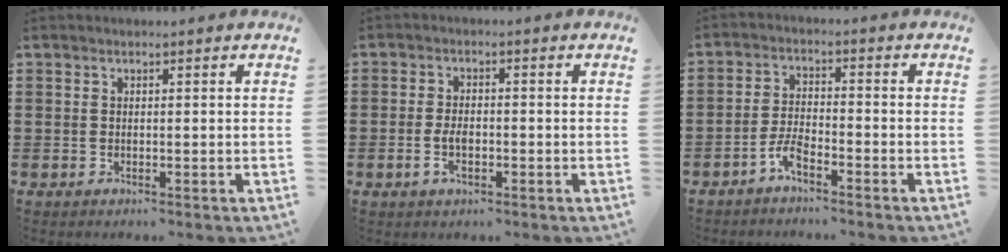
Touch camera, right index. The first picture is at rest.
{"total": 3.3, "force": [-0.9, 1.5, 2.7], "torque": [-0.061, -0.003, -0.017]}
{"total": 3.7, "force": [-2.9, 0.7, 2.3], "torque": [-0.057, 0.001, -0.058]}